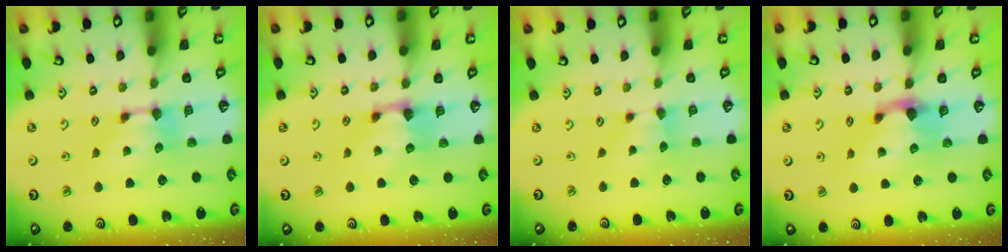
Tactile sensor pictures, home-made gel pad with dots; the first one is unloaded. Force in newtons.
{"total": 0.6, "press": 0.0, "slide": 0.6}
{"total": 1.2, "press": 1.1, "slide": 0.4}
{"total": 1.9, "press": 1.4, "slide": 1.3}